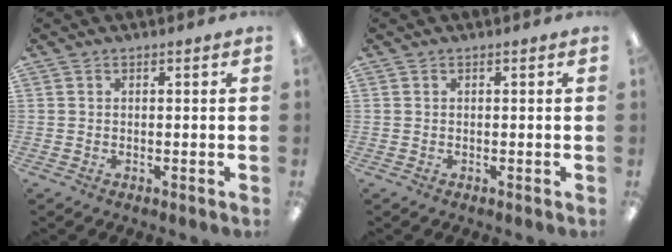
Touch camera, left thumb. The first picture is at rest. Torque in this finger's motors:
{"motor_torque": [0.00, 0.00, 0.00, 0.00, 0.00]}